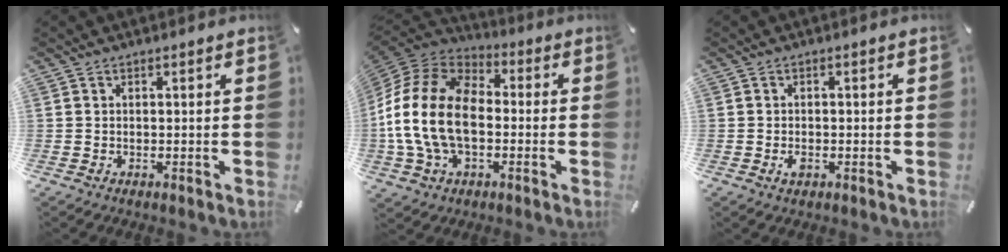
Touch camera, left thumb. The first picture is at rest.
{"total": 18.7, "force": [-3.8, 12.6, 13.3], "torque": [-0.286, 0.029, -0.071]}
{"total": 2.0, "force": [-0.7, 1.1, 1.5], "torque": [-0.034, 0.000, -0.015]}